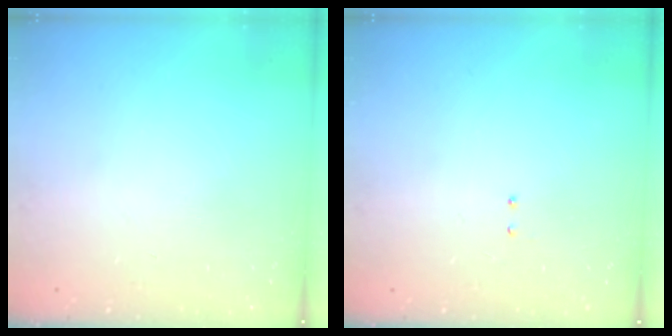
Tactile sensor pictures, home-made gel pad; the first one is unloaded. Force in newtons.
{"total": 2.1, "press": 2.0, "slide": 0.6}